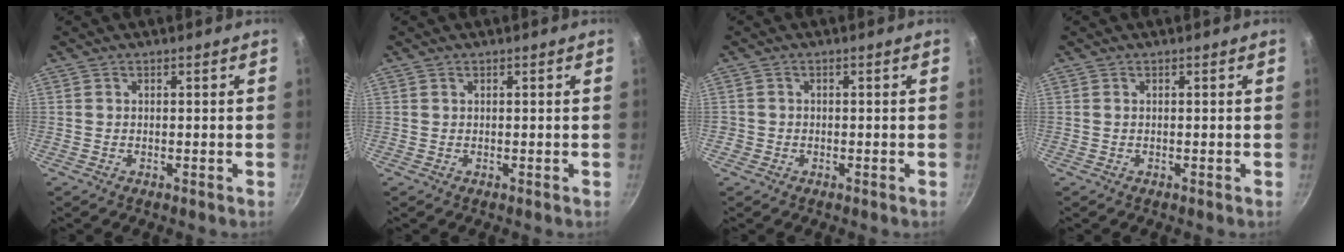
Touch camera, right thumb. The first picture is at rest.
{"total": 0.0}
{"total": 1.3, "force": [-0.5, 1.2, 0.2], "torque": [-0.002, 0.003, -0.008]}
{"total": 0.0}